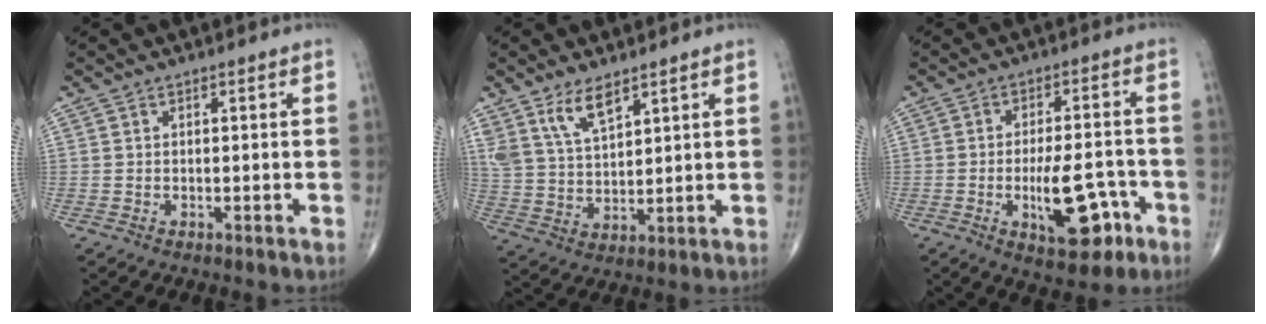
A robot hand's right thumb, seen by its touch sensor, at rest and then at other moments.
{"total": 7.8, "force": [5.2, 3.0, 4.9], "torque": [-0.087, -0.026, 0.108]}
{"total": 11.6, "force": [-4.3, 5.0, 9.6], "torque": [-0.131, 0.020, -0.057]}